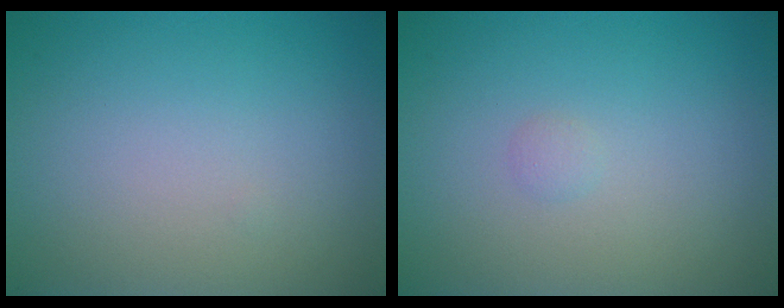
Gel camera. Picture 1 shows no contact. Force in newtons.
{"total": 0.5, "press": 0.5, "slide": 0.1}